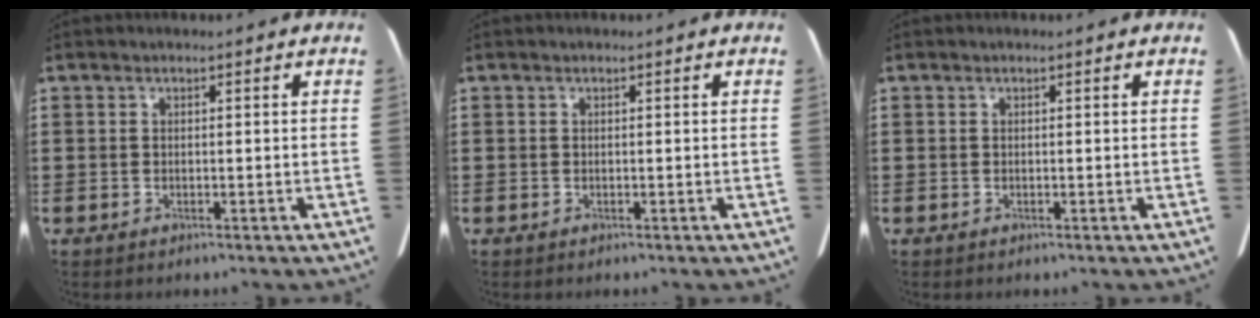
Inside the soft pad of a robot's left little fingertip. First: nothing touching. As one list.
[{"total": 0.0}, {"total": 0.0}]